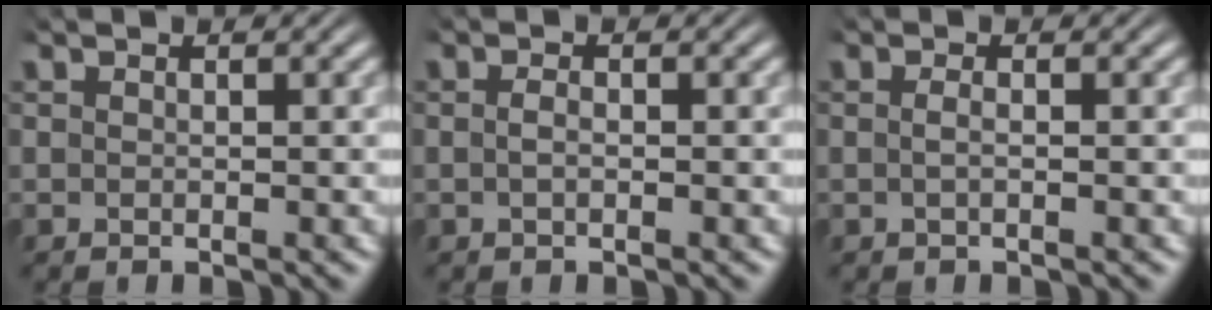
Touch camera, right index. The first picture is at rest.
{"total": 0.9, "force": [-0.5, 0.1, 0.7], "torque": [-0.019, -0.007, -0.007]}
{"total": 0.9, "force": [-0.5, -0.2, 0.7], "torque": [-0.019, -0.007, -0.006]}